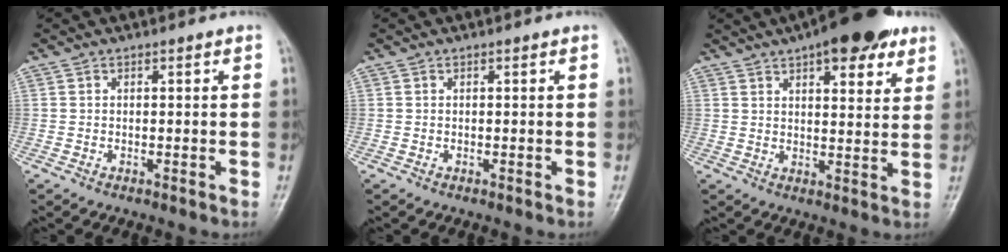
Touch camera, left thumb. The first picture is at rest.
{"total": 0.0}
{"total": 13.8, "force": [8.1, 5.3, 9.8], "torque": [-0.101, -0.022, 0.111]}